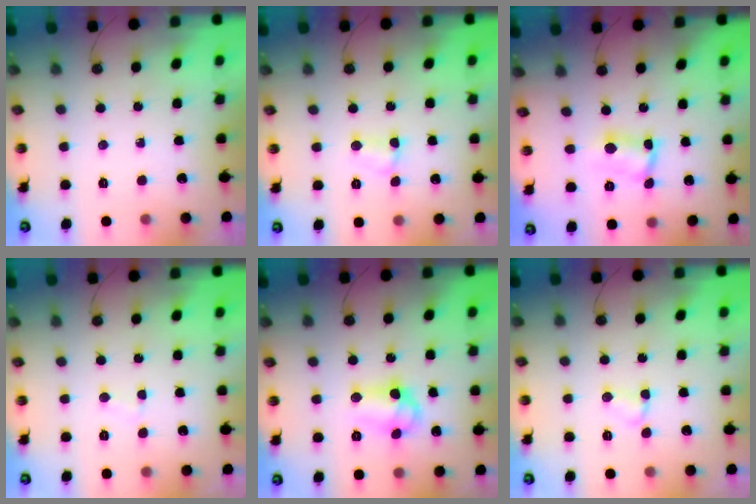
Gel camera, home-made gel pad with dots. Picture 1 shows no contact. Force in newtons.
{"total": 4.1, "press": 3.6, "slide": 2.0}
{"total": 2.0, "press": 2.0, "slide": 0.6}
{"total": 1.7, "press": 1.7, "slide": 0.2}
{"total": 9.0, "press": 8.9, "slide": 0.7}
{"total": 2.4, "press": 2.4, "slide": 0.3}